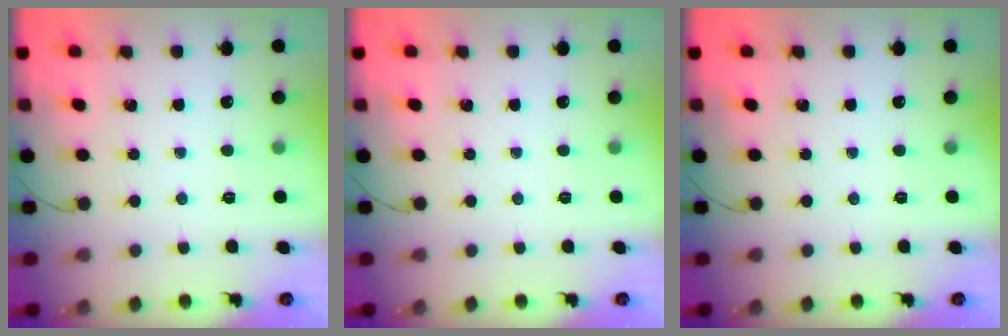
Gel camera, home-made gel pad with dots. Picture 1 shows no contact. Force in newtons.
{"total": 0.0}
{"total": 0.0}